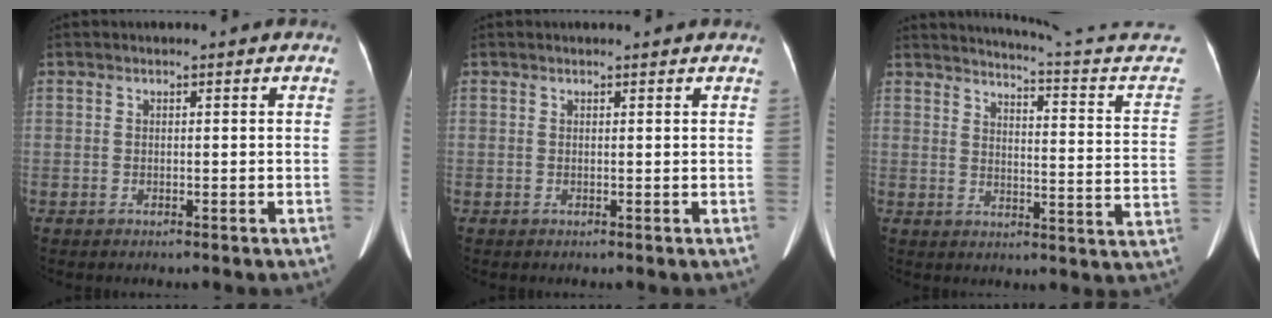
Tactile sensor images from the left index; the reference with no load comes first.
{"total": 1.1, "force": [1.1, 0.1, 0.2], "torque": [-0.009, 0.004, 0.010]}
{"total": 19.3, "force": [18.4, -1.7, 5.4], "torque": [-0.085, -0.123, 0.204]}